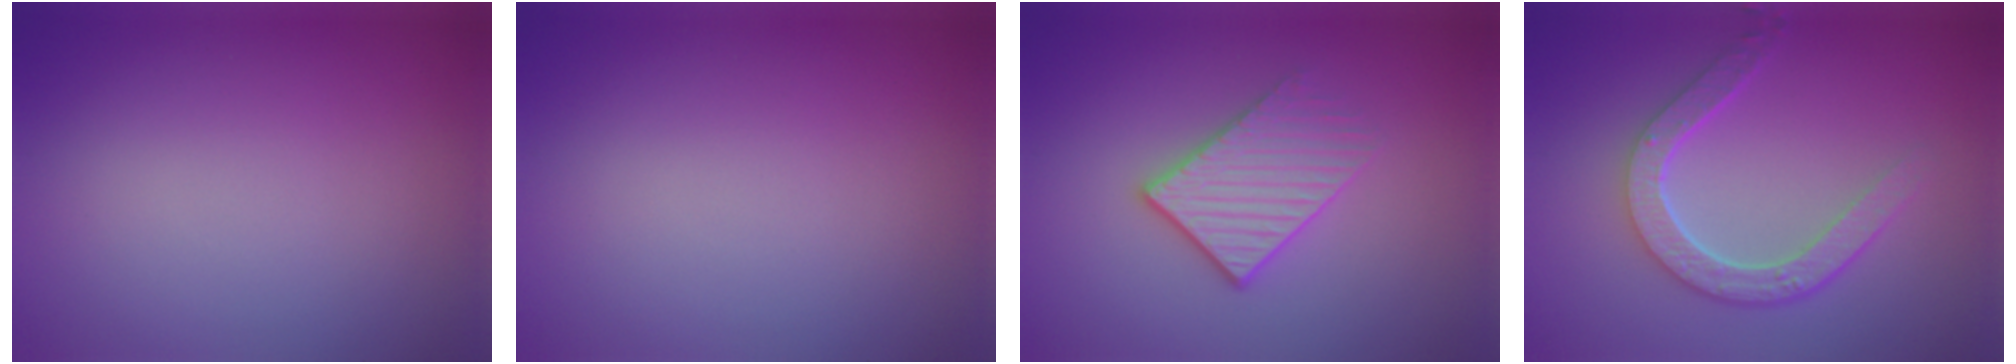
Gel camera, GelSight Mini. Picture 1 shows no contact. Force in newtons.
{"total": 0.0}
{"total": 3.1, "press": 2.8, "slide": 1.3}
{"total": 4.6, "press": 3.6, "slide": 2.8}